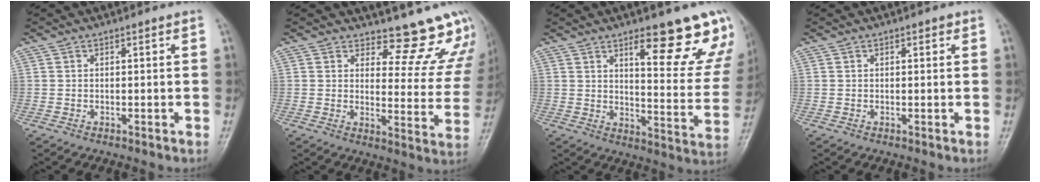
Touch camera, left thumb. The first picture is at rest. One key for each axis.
{"total": 13.1, "fx": 12.5, "fy": 3.5, "fz": 1.3, "tx": 0.030, "ty": -0.141, "tz": 0.131}
{"total": 18.3, "fx": 11.4, "fy": 5.5, "fz": 13.2, "tx": -0.115, "ty": -0.065, "tz": 0.155}
{"total": 1.4, "fx": 0.6, "fy": 0.7, "fz": 1.0, "tx": -0.008, "ty": 0.001, "tz": 0.006}